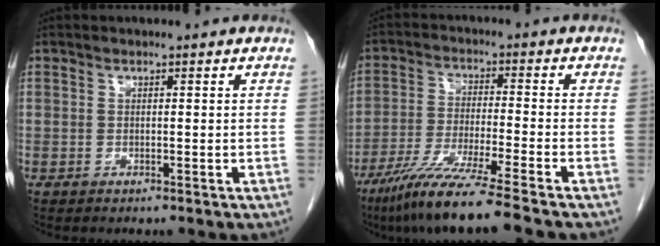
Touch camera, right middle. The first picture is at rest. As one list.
[{"total": 11.6, "force": [-8.8, -1.3, 7.5], "torque": [-0.132, -0.043, -0.154]}]